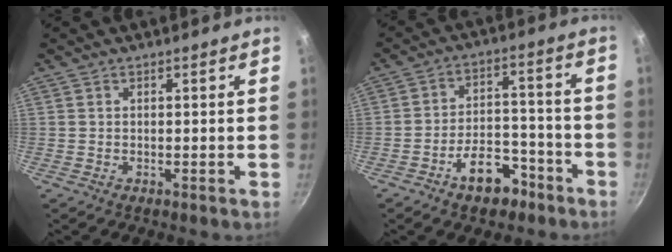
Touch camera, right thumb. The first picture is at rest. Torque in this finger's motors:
{"motor_torque": [1.05, 0.56, 0.87, -1.03, 0.25]}